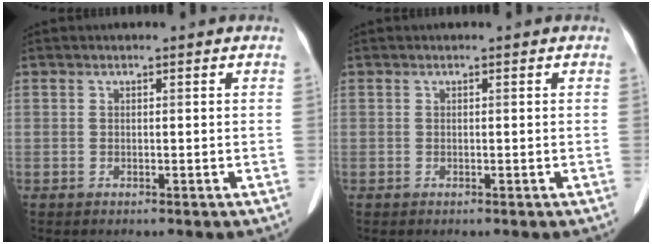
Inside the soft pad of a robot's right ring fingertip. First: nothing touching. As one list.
[{"total": 0.0}]